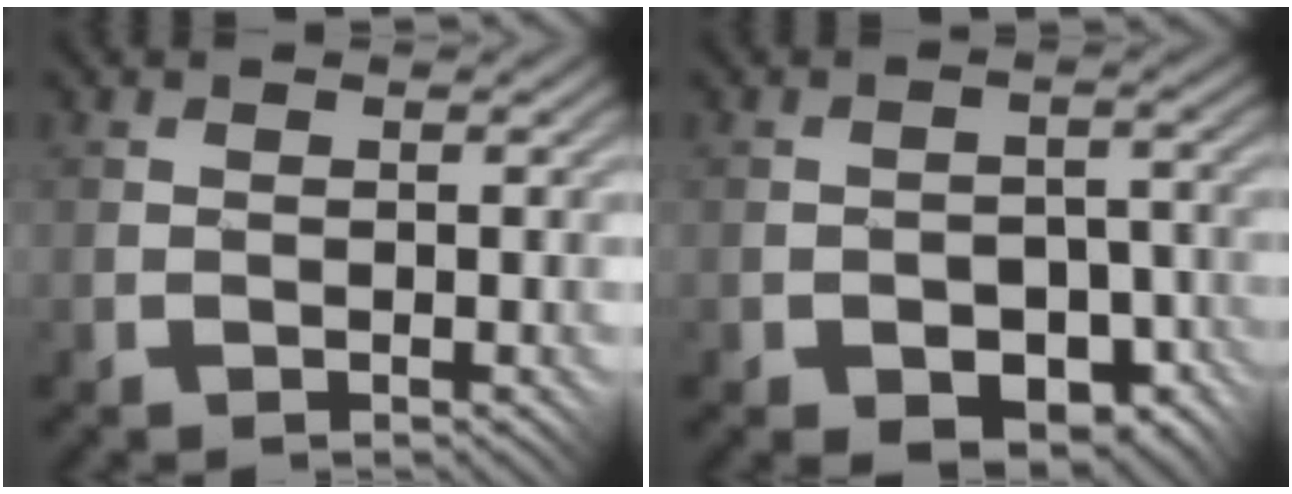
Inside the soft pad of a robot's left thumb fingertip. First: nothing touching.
{"total": 7.2, "force": [-4.2, 4.2, 4.0], "torque": [-0.057, -0.001, -0.060]}